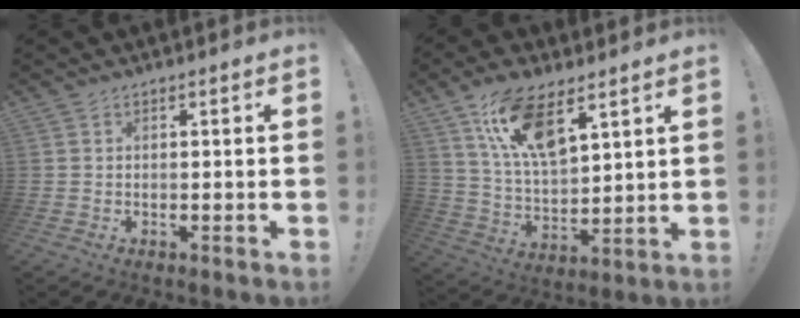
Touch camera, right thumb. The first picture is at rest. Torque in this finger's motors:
{"motor_torque": [0.41, 0.67, 1.30, 0.63, 0.08]}